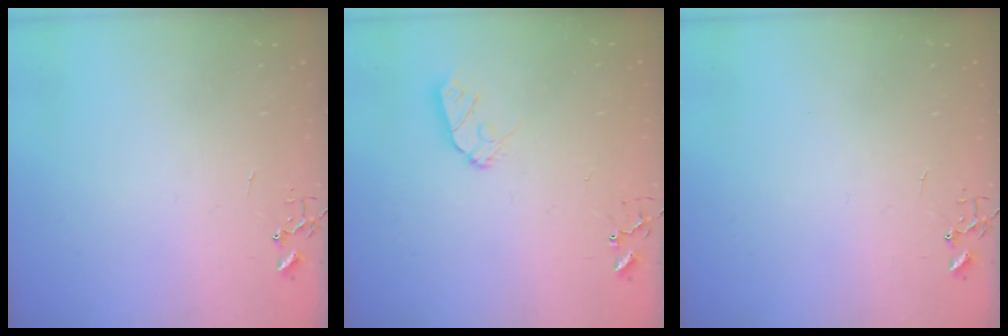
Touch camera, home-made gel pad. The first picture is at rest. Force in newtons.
{"total": 7.6, "press": 7.6, "slide": 0.5}
{"total": 0.0}